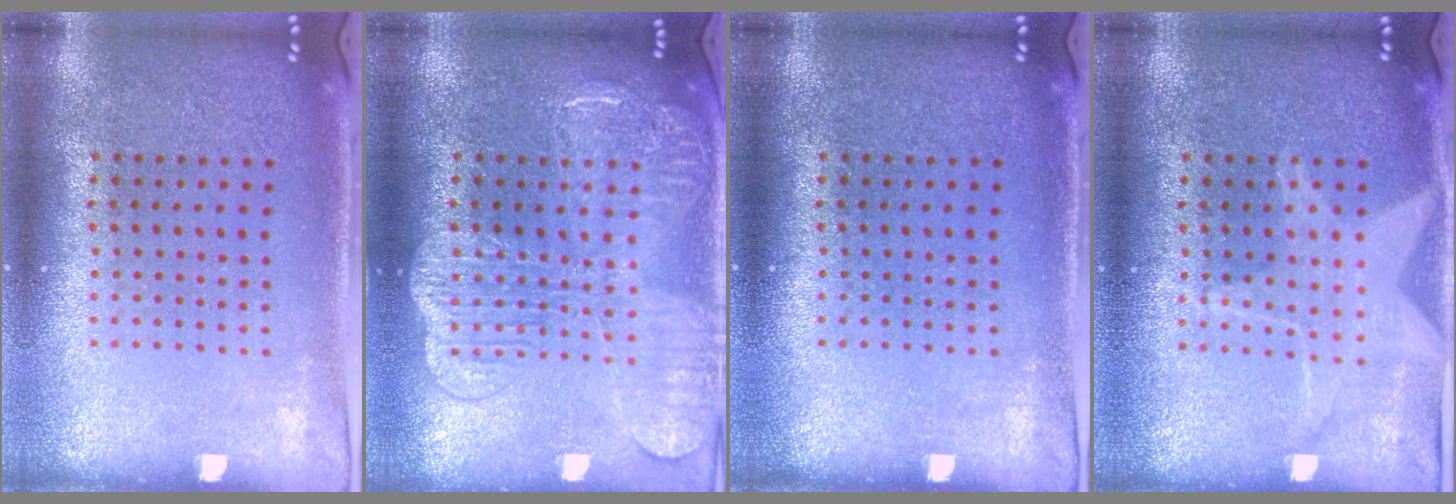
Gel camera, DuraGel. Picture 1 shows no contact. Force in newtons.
{"total": 4.0, "press": 3.9, "slide": 0.6}
{"total": 0.0}
{"total": 2.5, "press": 2.5, "slide": 0.3}